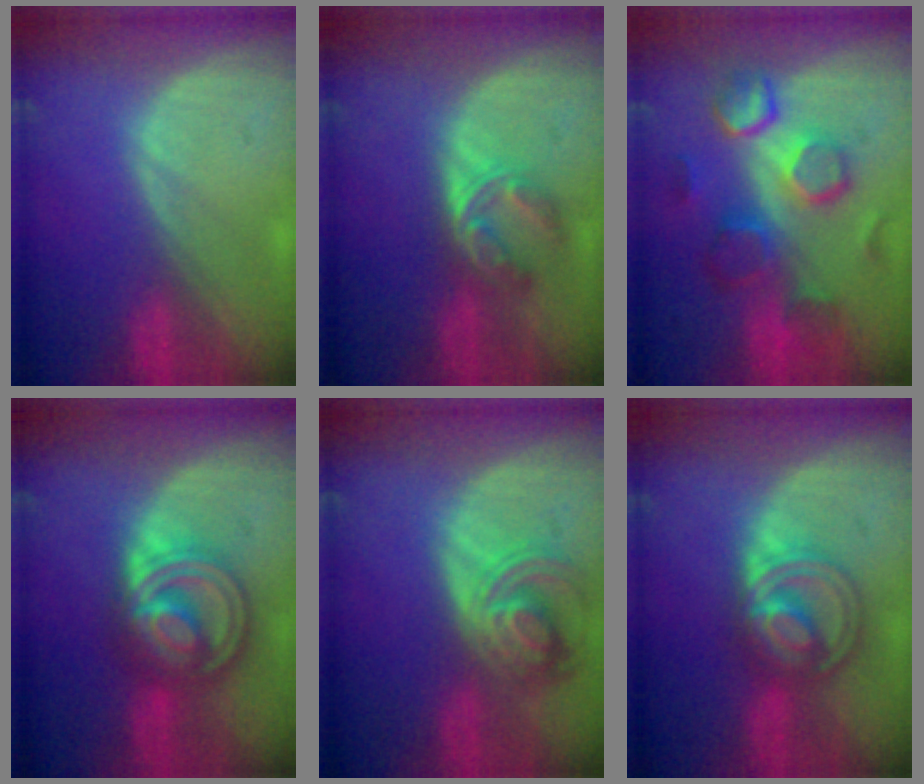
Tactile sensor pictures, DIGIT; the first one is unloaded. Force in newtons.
{"total": 5.6, "press": 4.6, "slide": 3.2}
{"total": 9.7, "press": 9.3, "slide": 2.9}
{"total": 8.9, "press": 8.9, "slide": 0.7}
{"total": 7.6, "press": 6.8, "slide": 3.5}
{"total": 6.8, "press": 6.8, "slide": 0.3}